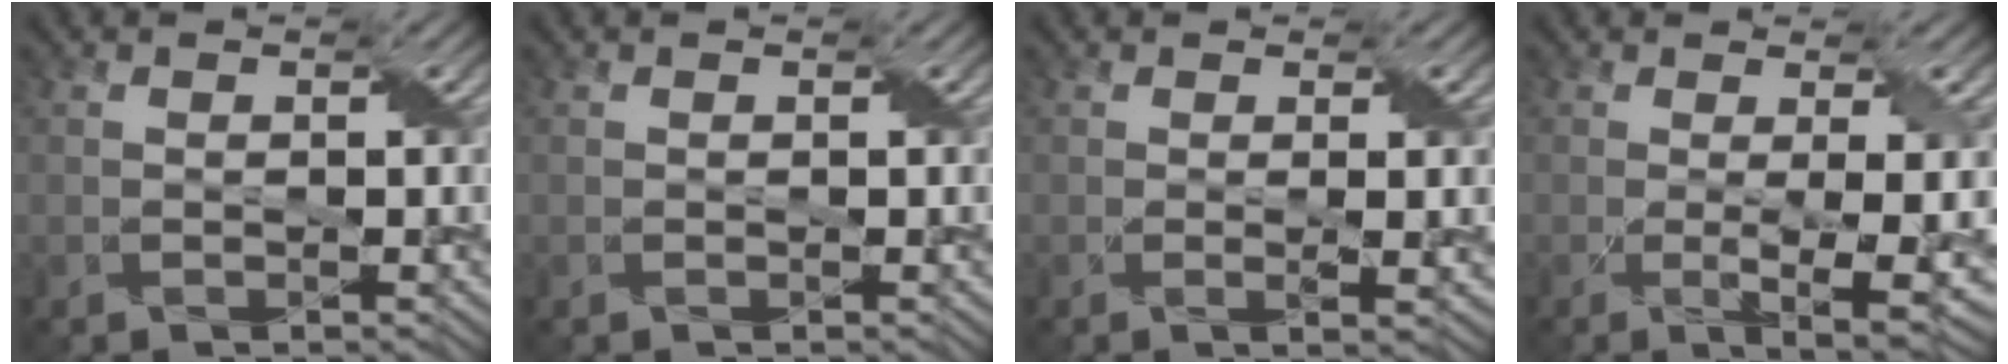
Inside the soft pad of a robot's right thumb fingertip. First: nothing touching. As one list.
[{"total": 0.0}, {"total": 2.7, "force": [0.3, 0.4, 2.6], "torque": [-0.046, 0.001, 0.006]}, {"total": 5.5, "force": [-0.2, 1.0, 5.4], "torque": [-0.094, -0.011, 0.002]}]